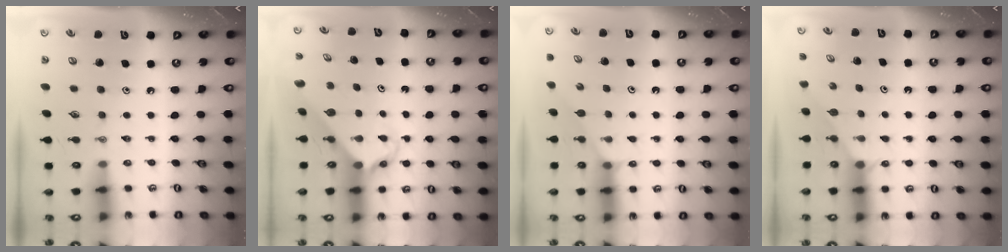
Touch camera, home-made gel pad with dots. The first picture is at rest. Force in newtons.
{"total": 2.9, "press": 2.9, "slide": 0.3}
{"total": 2.9, "press": 2.8, "slide": 0.5}
{"total": 1.4, "press": 1.4, "slide": 0.2}